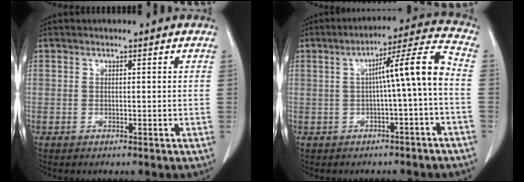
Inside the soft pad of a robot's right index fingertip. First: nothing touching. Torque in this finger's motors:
{"motor_torque": [1.05, -0.13, 0.49, 0.14]}